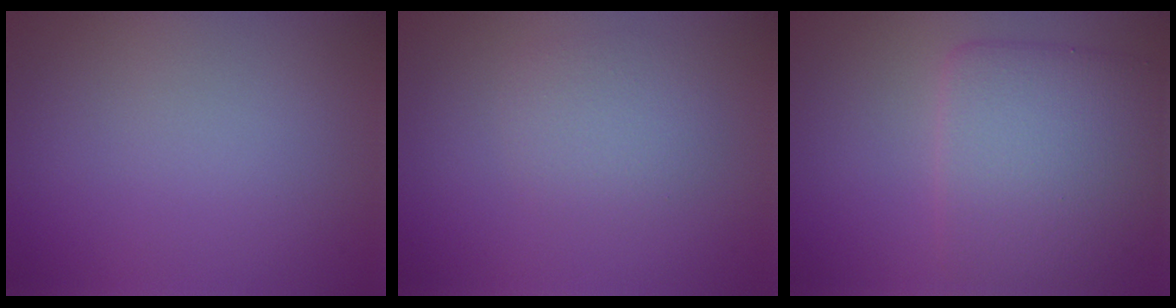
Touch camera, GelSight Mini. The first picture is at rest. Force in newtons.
{"total": 2.0, "press": 2.0, "slide": 0.0}
{"total": 7.0, "press": 7.0, "slide": 0.2}